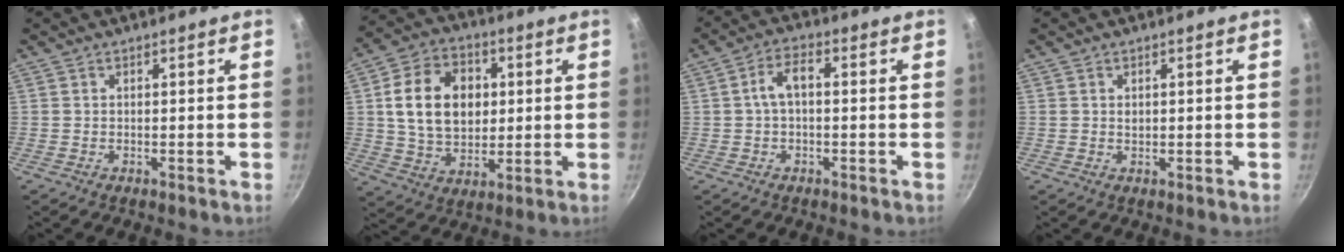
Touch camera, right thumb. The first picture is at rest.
{"total": 15.8, "force": [2.4, 11.6, 10.5], "torque": [-0.158, 0.006, 0.040]}
{"total": 4.8, "force": [0.0, 2.5, 4.1], "torque": [-0.077, 0.024, -0.002]}
{"total": 0.9, "force": [0.3, 0.7, 0.5], "torque": [-0.006, 0.002, 0.005]}